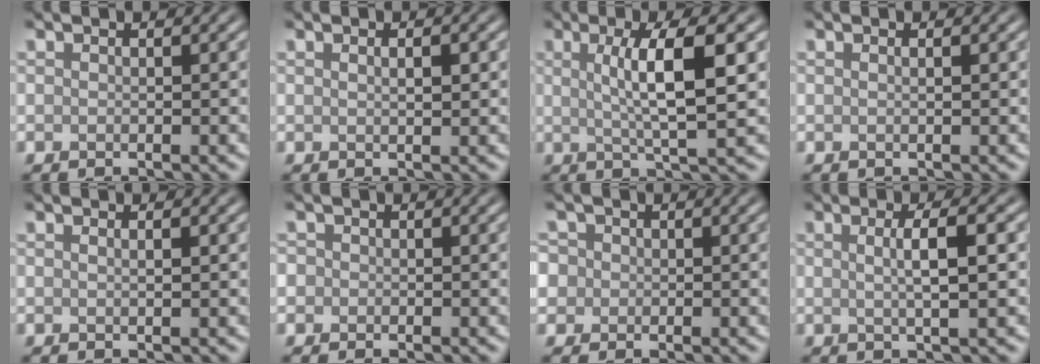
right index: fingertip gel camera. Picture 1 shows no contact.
{"total": 1.1, "force": [0.4, 0.3, 1.0], "torque": [-0.017, 0.000, 0.007]}
{"total": 6.4, "force": [1.3, 1.4, 6.2], "torque": [-0.092, 0.008, 0.020]}
{"total": 0.5, "force": [0.2, 0.1, 0.5], "torque": [-0.005, 0.002, 0.000]}
{"total": 0.8, "force": [0.3, 0.2, 0.7], "torque": [-0.009, 0.002, 0.002]}
{"total": 1.1, "force": [-0.1, 1.1, 0.2], "torque": [0.006, -0.002, -0.008]}
{"total": 3.5, "force": [0.8, 3.2, 1.3], "torque": [-0.016, 0.025, -0.008]}
{"total": 3.6, "force": [0.4, 0.9, 3.5], "torque": [-0.049, 0.006, 0.003]}